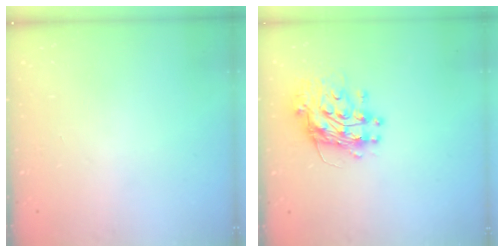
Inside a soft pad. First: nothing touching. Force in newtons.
{"total": 11.7, "press": 11.6, "slide": 1.2}